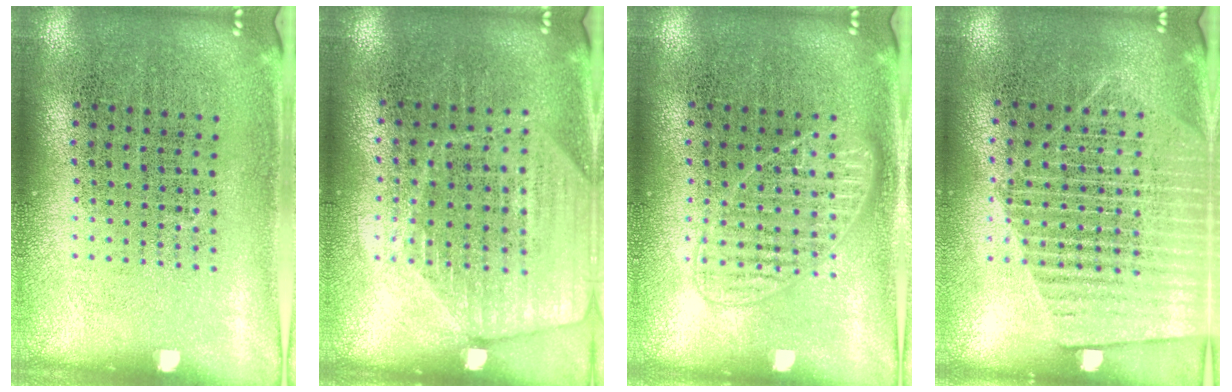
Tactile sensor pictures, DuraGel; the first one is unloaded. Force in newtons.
{"total": 1.7, "press": 1.5, "slide": 0.7}
{"total": 2.3, "press": 2.2, "slide": 0.3}
{"total": 1.7, "press": 1.5, "slide": 0.8}